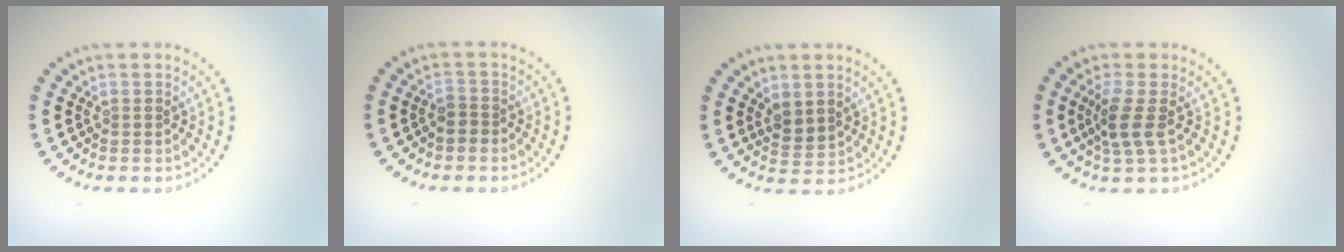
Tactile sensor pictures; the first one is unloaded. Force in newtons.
{"total": 1.1, "press": 0.9, "slide": 0.6}
{"total": 1.8, "press": 1.6, "slide": 0.9}
{"total": 2.6, "press": 2.1, "slide": 1.6}